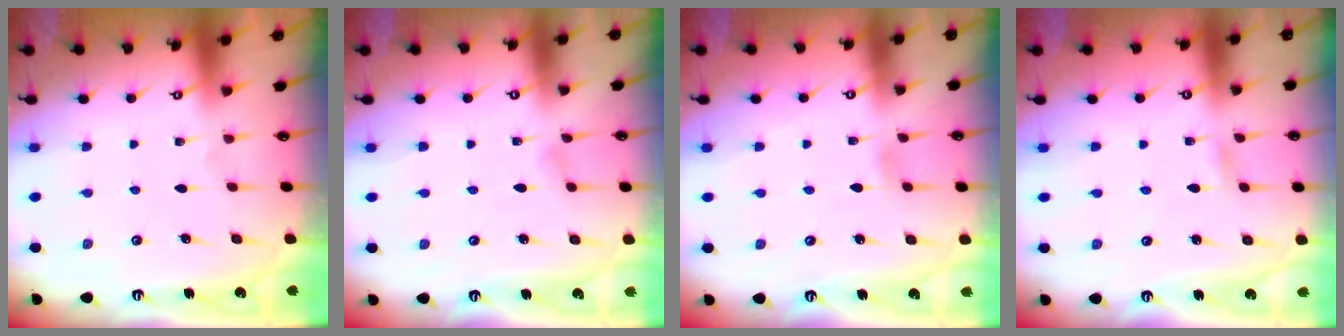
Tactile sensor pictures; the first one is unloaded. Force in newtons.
{"total": 2.4, "press": 2.4, "slide": 0.3}
{"total": 2.9, "press": 2.8, "slide": 0.3}
{"total": 1.8, "press": 1.8, "slide": 0.2}